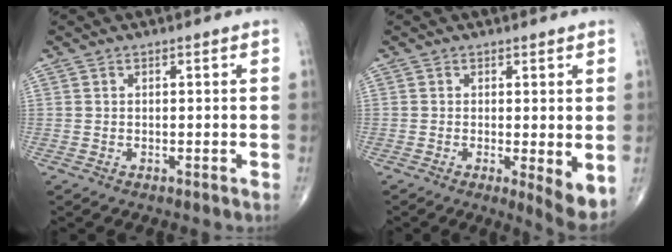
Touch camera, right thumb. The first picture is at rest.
{"total": 5.2, "force": [-0.4, 1.3, 5.1], "torque": [-0.074, -0.016, -0.009]}